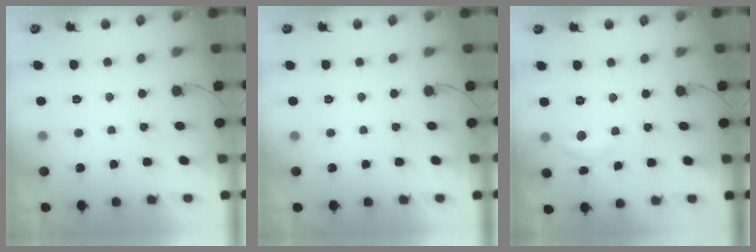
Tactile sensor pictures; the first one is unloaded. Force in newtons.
{"total": 0.0}
{"total": 6.0, "press": 6.0, "slide": 0.4}